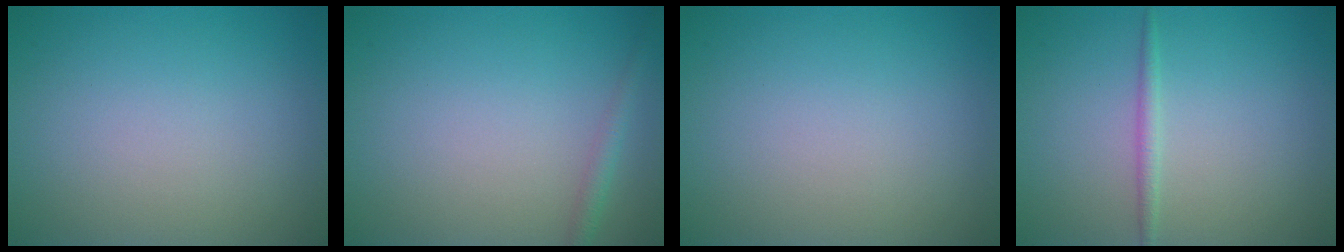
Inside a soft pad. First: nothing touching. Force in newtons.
{"total": 1.3, "press": 1.3, "slide": 0.1}
{"total": 0.0}
{"total": 1.1, "press": 1.1, "slide": 0.0}